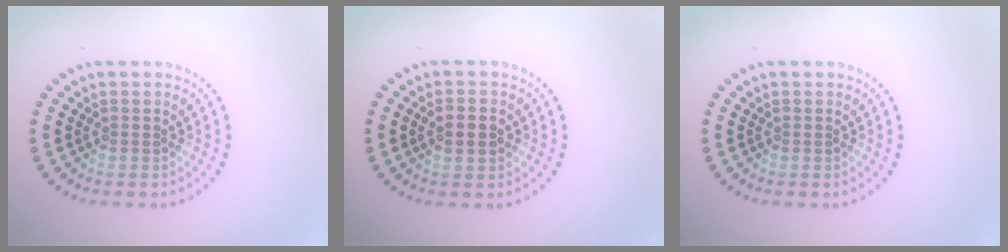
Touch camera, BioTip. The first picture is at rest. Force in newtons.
{"total": 2.9, "press": 2.9, "slide": 0.2}
{"total": 0.0}